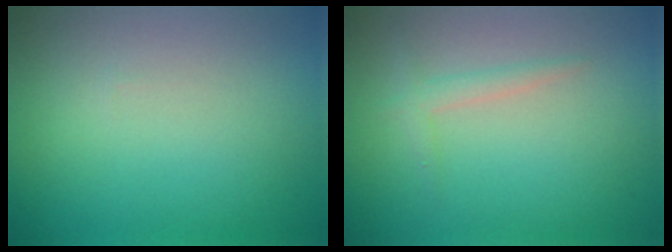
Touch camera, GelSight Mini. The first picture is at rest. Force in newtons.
{"total": 1.4, "press": 1.4, "slide": 0.1}